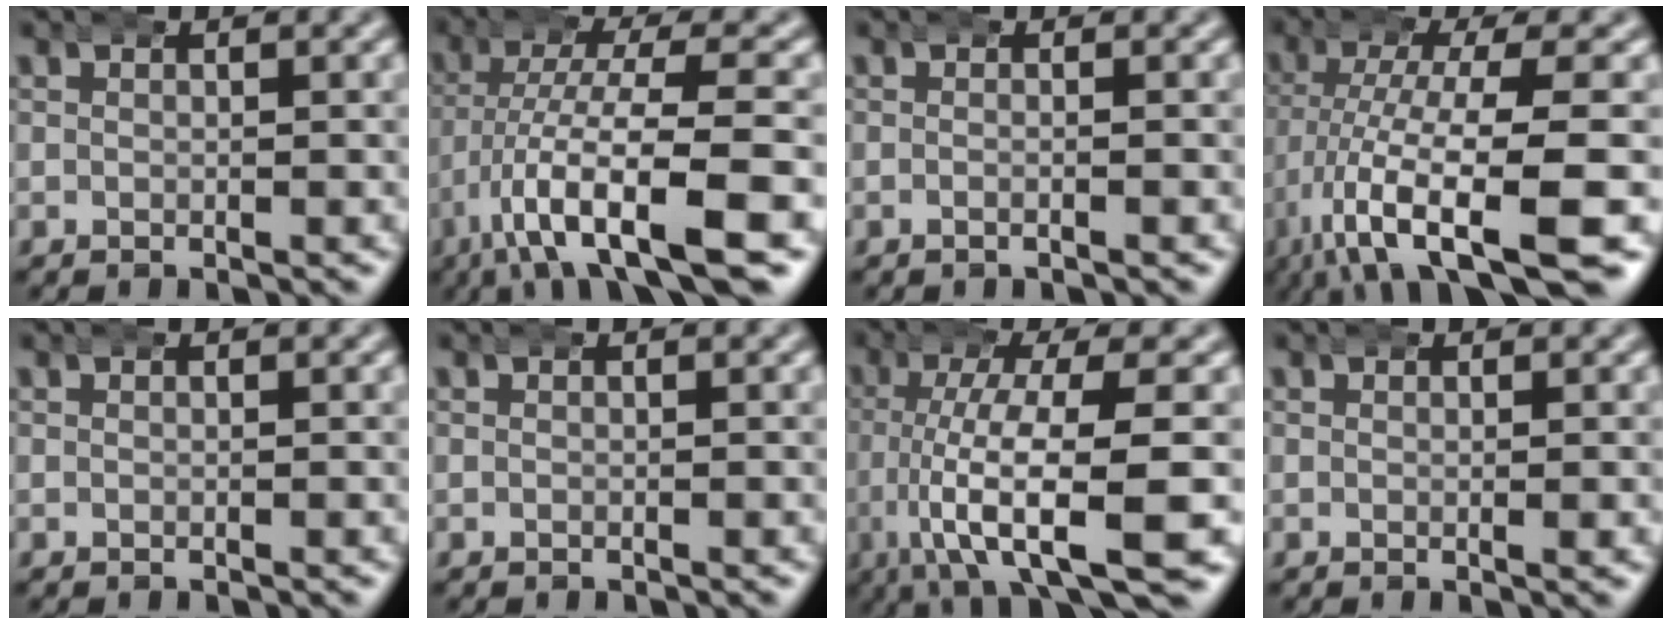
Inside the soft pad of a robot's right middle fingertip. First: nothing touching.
{"total": 10.0, "force": [-5.7, 3.0, 7.7], "torque": [-0.151, -0.025, -0.072]}
{"total": 1.0, "force": [-0.6, 0.0, 0.8], "torque": [-0.013, 0.003, -0.015]}
{"total": 10.9, "force": [-5.6, 3.5, 8.7], "torque": [-0.159, -0.027, -0.066]}
{"total": 0.0}
{"total": 0.0}
{"total": 10.4, "force": [-5.0, 3.1, 8.5], "torque": [-0.155, -0.025, -0.065]}
{"total": 0.6, "force": [0.1, 0.1, 0.6], "torque": [-0.009, 0.002, -0.001]}